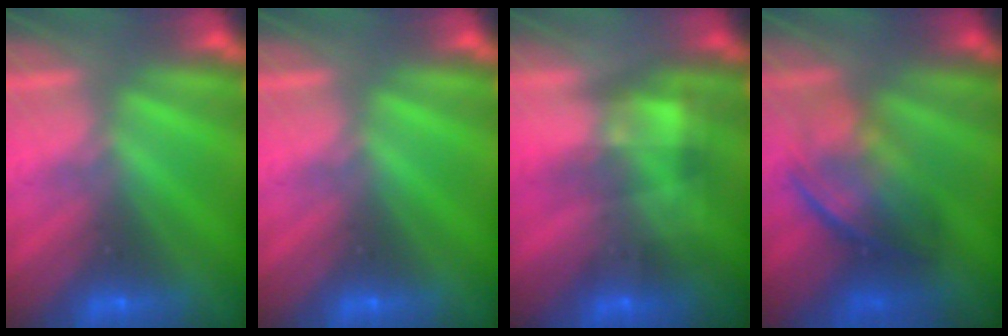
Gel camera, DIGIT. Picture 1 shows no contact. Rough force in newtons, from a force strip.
{"total": 0.0}
{"total": 5.3}
{"total": 6.7}